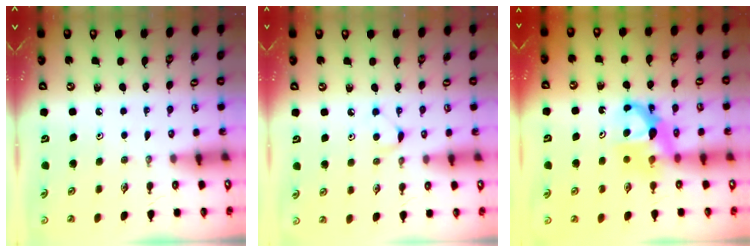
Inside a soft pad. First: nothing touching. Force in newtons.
{"total": 5.1, "press": 5.1, "slide": 0.7}
{"total": 7.1, "press": 7.0, "slide": 0.3}